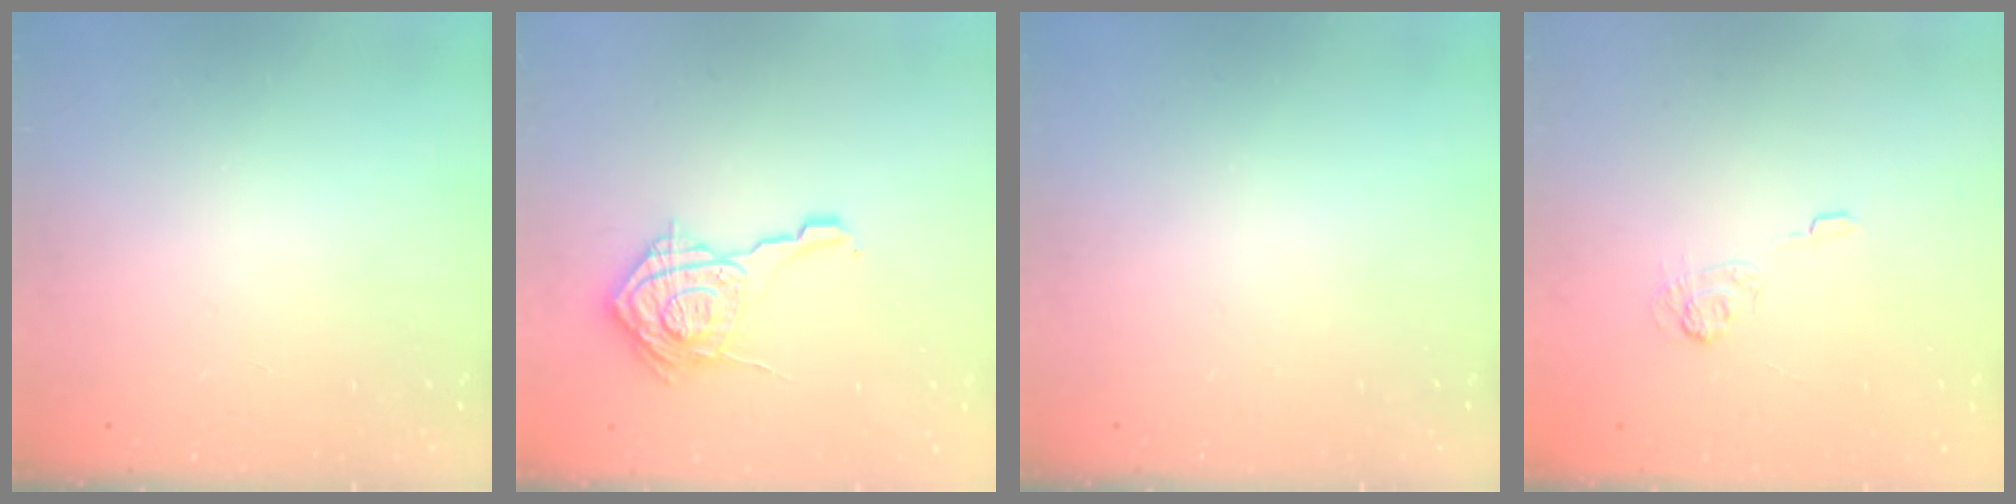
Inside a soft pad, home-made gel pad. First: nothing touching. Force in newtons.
{"total": 15.4, "press": 15.4, "slide": 0.7}
{"total": 0.0}
{"total": 3.3, "press": 2.9, "slide": 1.6}